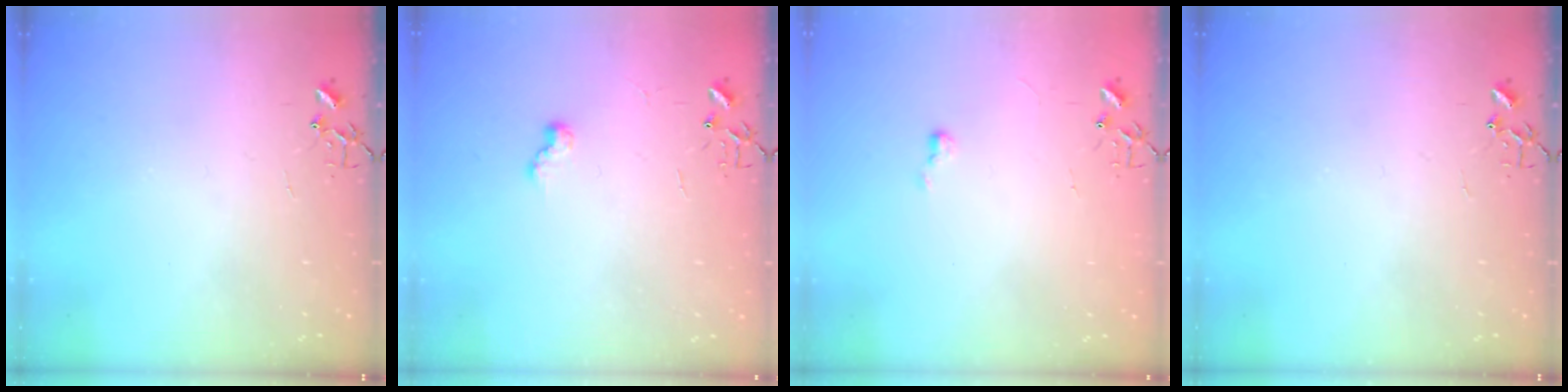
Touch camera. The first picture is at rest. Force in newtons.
{"total": 7.2, "press": 7.2, "slide": 0.5}
{"total": 4.5, "press": 4.5, "slide": 0.4}
{"total": 0.0}